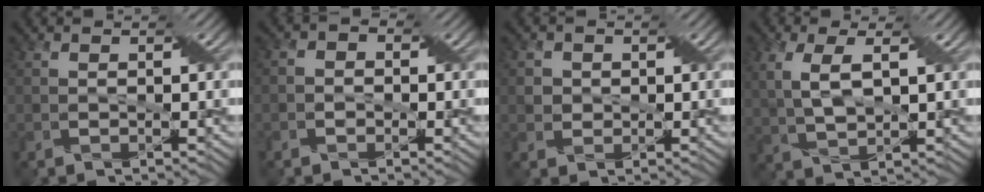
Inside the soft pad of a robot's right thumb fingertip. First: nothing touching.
{"total": 1.8, "force": [-0.7, 1.5, 0.6], "torque": [-0.004, 0.008, -0.020]}
{"total": 2.3, "force": [0.3, 2.3, 0.5], "torque": [-0.023, -0.003, 0.007]}
{"total": 6.3, "force": [1.7, 3.0, 5.3], "torque": [-0.129, 0.006, 0.035]}